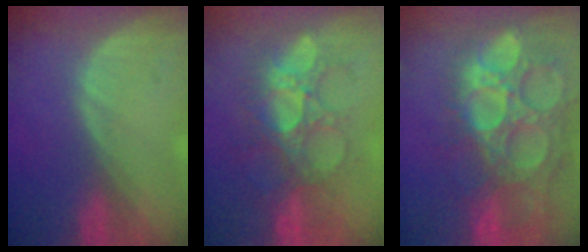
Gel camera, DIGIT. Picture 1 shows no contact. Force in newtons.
{"total": 8.7, "press": 8.6, "slide": 1.5}
{"total": 15.8, "press": 13.1, "slide": 8.9}